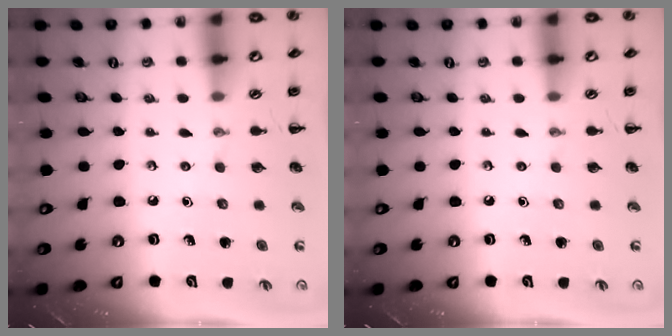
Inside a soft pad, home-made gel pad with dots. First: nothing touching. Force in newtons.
{"total": 0.0}